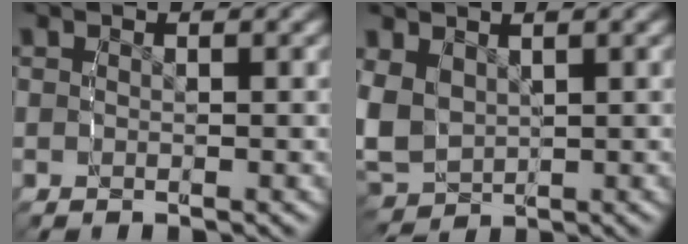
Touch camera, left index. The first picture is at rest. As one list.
[{"total": 6.2, "force": [-0.2, 5.6, 2.6], "torque": [-0.105, -0.034, 0.003]}]